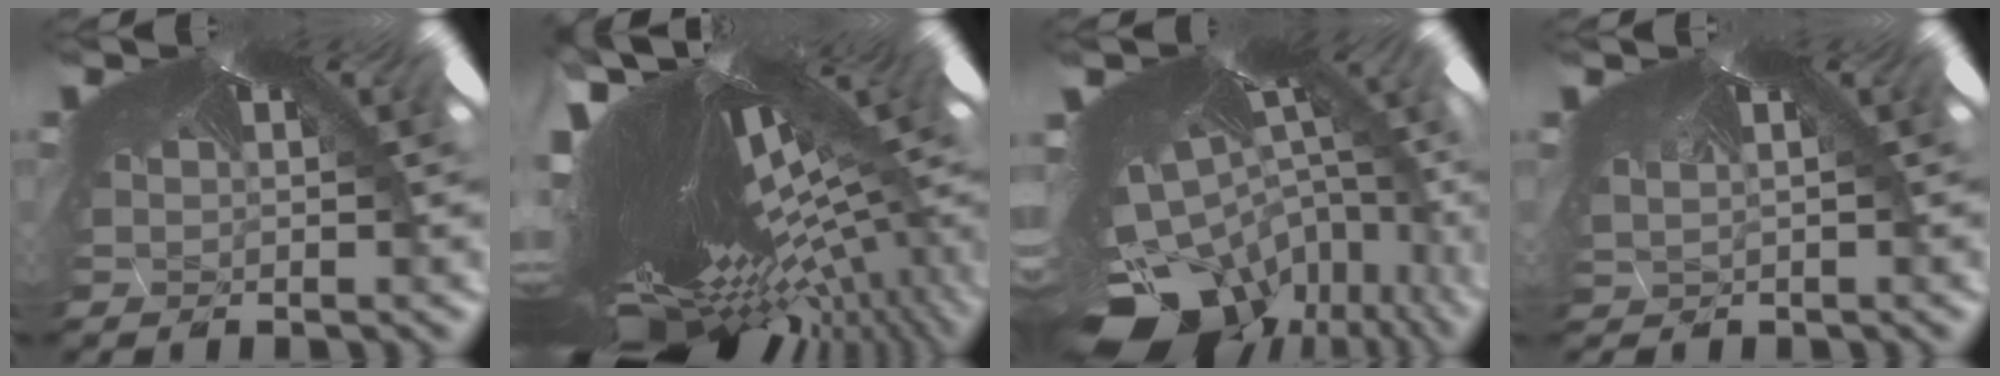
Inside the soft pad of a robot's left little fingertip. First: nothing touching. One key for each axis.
{"total": 7.5, "fx": -6.5, "fy": -1.9, "fz": 3.1, "tx": -0.034, "ty": -0.100, "tz": -0.070}
{"total": 9.0, "fx": -9.0, "fy": -0.2, "fz": 0.3, "tx": -0.007, "ty": -0.098, "tz": -0.124}
{"total": 1.6, "fx": -0.5, "fy": -1.1, "fz": -1.0, "tx": 0.007, "ty": -0.008, "tz": 0.005}